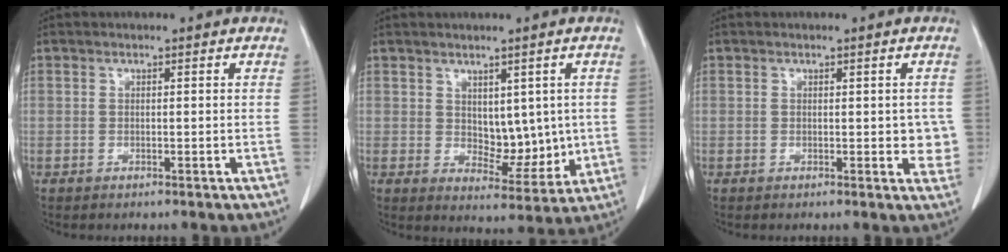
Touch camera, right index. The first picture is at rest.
{"total": 6.5, "force": [0.7, 3.7, 5.3], "torque": [-0.068, -0.005, 0.031]}
{"total": 3.3, "force": [0.2, 1.8, 2.7], "torque": [-0.016, 0.000, 0.002]}